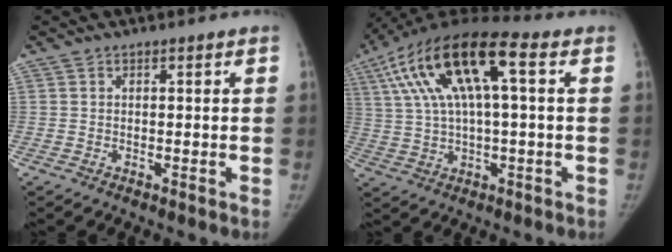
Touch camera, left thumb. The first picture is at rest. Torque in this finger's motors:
{"motor_torque": [-0.02, 1.00, 1.44, -1.33, 0.54]}